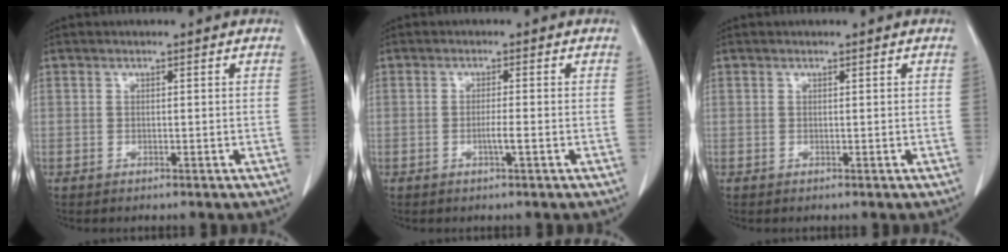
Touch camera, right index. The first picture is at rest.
{"total": 1.8, "force": [-0.6, -0.2, 1.7], "torque": [-0.034, -0.002, -0.011]}
{"total": 0.0}